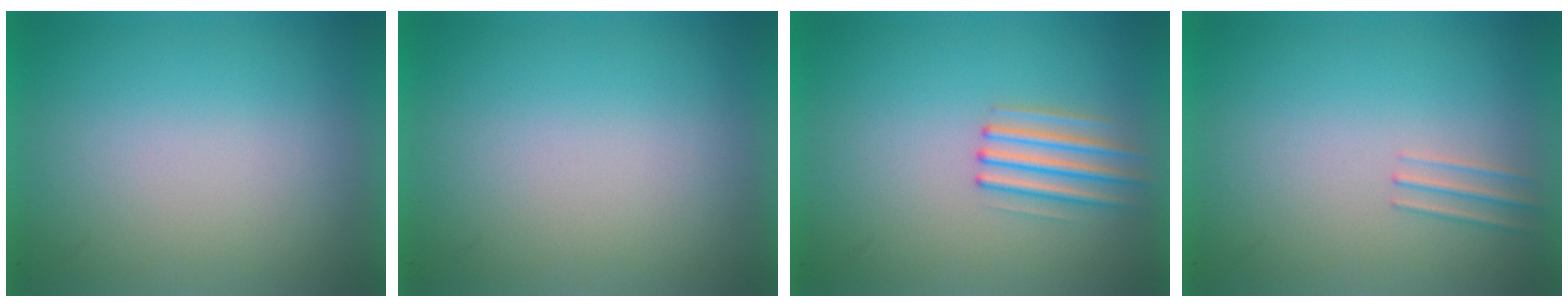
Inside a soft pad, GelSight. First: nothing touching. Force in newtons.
{"total": 1.2}
{"total": 2.2}
{"total": 1.0}